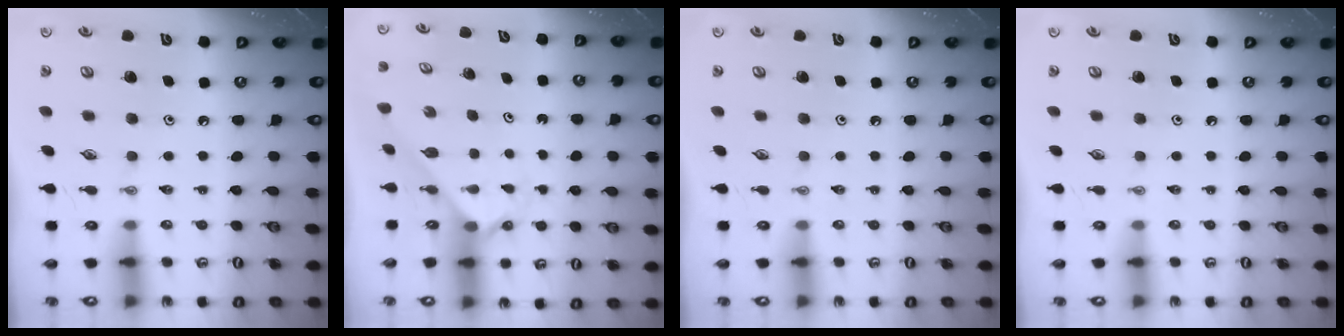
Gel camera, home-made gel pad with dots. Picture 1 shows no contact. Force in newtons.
{"total": 2.0, "press": 2.0, "slide": 0.2}
{"total": 0.0}
{"total": 0.0}